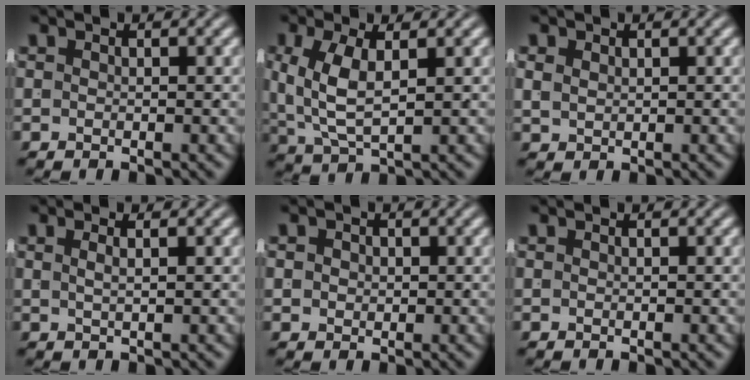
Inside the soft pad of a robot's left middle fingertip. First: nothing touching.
{"total": 4.1, "force": [0.3, 2.1, 3.5], "torque": [-0.084, -0.020, 0.026]}
{"total": 1.2, "force": [0.8, 0.7, 0.6], "torque": [-0.013, -0.006, 0.026]}
{"total": 1.3, "force": [0.3, -0.9, 0.9], "torque": [-0.007, -0.004, 0.013]}
{"total": 1.3, "force": [0.2, 1.2, 0.6], "torque": [-0.016, -0.007, 0.009]}
{"total": 0.0}